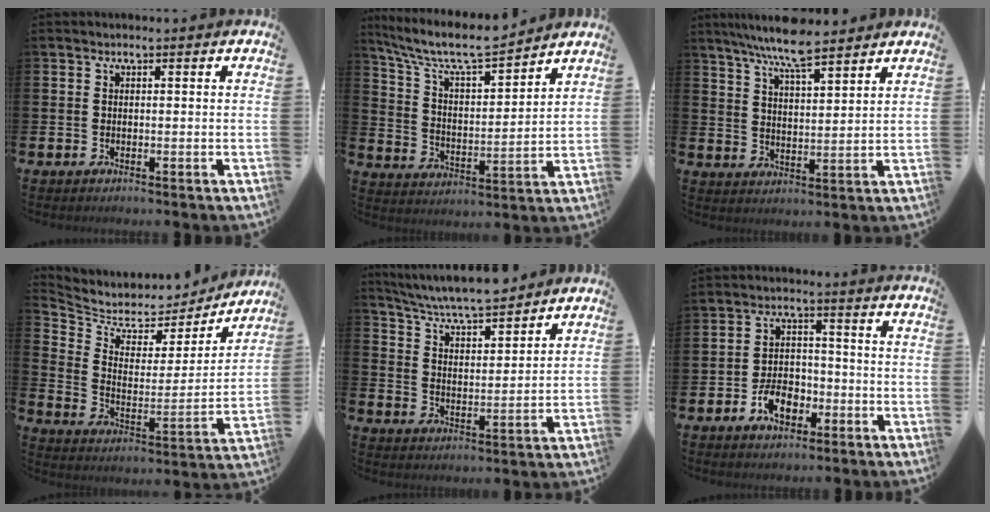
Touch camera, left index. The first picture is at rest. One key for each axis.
{"total": 8.9, "fx": 8.2, "fy": 1.6, "fz": 3.2, "tx": -0.101, "ty": -0.051, "tz": 0.144}
{"total": 7.6, "fx": 7.0, "fy": 1.0, "fz": 2.9, "tx": -0.072, "ty": -0.029, "tz": 0.125}
{"total": 5.9, "fx": 5.4, "fy": 2.4, "fz": 0.3, "tx": -0.050, "ty": -0.051, "tz": 0.090}
{"total": 6.7, "fx": 6.4, "fy": 0.4, "fz": 1.9, "tx": -0.066, "ty": -0.044, "tz": 0.112}
{"total": 5.1, "fx": -2.6, "fy": 3.3, "fz": 3.0, "tx": -0.042, "ty": 0.007, "tz": -0.050}